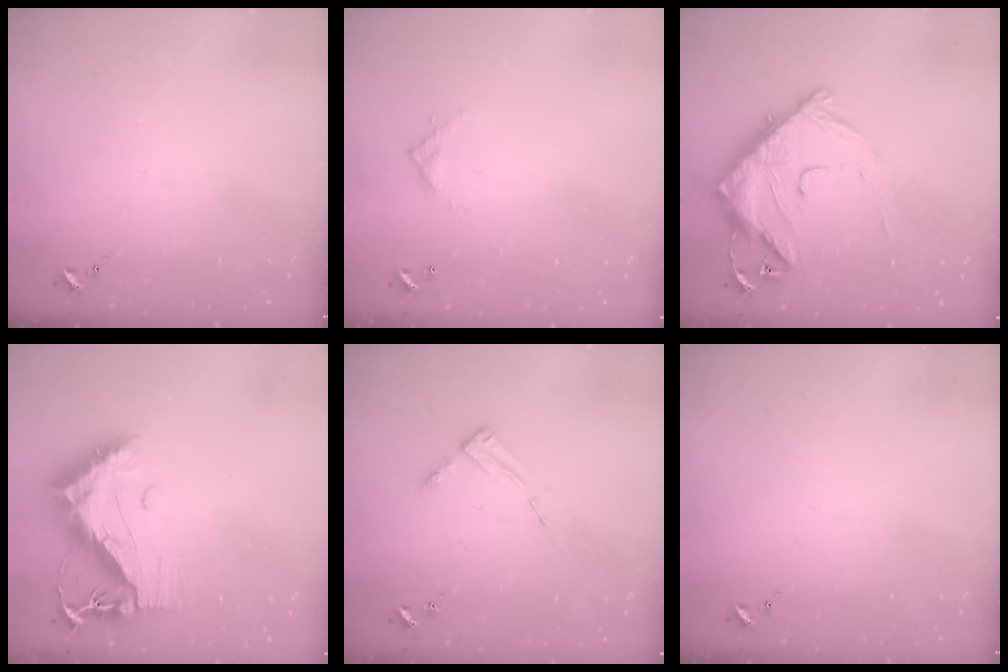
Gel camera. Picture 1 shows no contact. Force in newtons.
{"total": 4.2, "press": 4.2, "slide": 0.2}
{"total": 16.1, "press": 16.0, "slide": 1.6}
{"total": 13.2, "press": 13.2, "slide": 1.2}
{"total": 3.4, "press": 3.4, "slide": 0.4}
{"total": 0.0}